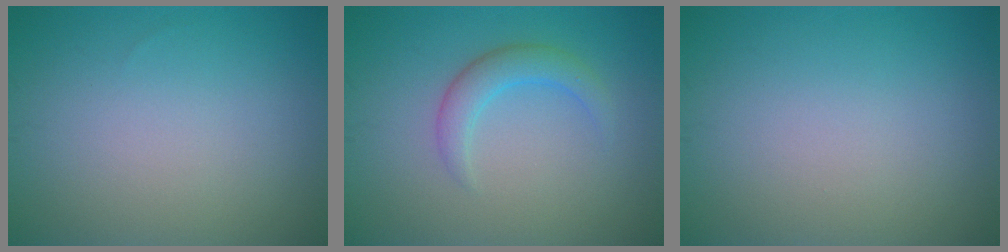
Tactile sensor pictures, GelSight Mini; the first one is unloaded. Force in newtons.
{"total": 2.6, "press": 2.6, "slide": 0.0}
{"total": 0.0}